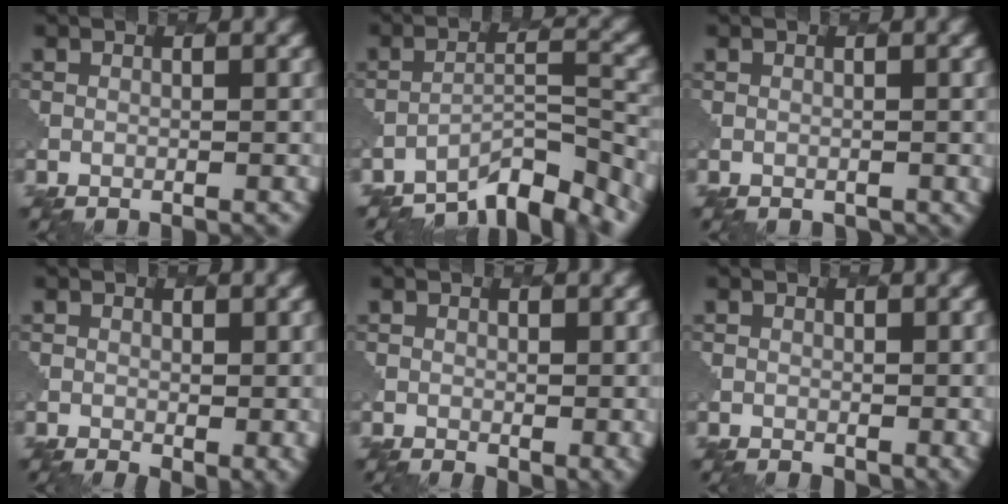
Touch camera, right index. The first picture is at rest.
{"total": 5.9, "force": [-5.1, 1.0, 2.6], "torque": [-0.037, 0.003, -0.087]}
{"total": 0.7, "force": [-0.2, 0.7, 0.1], "torque": [-0.003, -0.001, 0.002]}
{"total": 3.0, "force": [0.2, 1.5, 2.6], "torque": [-0.031, -0.011, 0.007]}
{"total": 2.7, "force": [0.4, 1.4, 2.2], "torque": [-0.025, -0.008, 0.009]}
{"total": 2.1, "force": [0.6, 1.2, 1.5], "torque": [-0.019, -0.007, 0.012]}